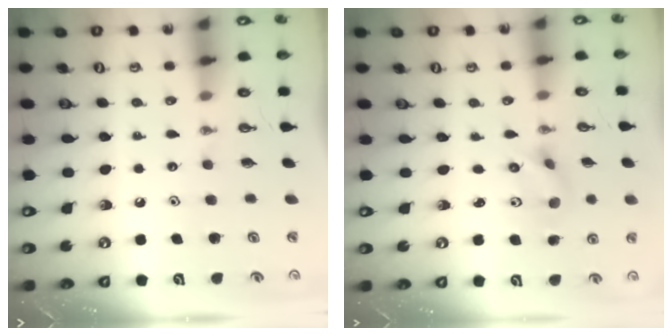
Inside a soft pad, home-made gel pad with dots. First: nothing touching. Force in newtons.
{"total": 2.9, "press": 1.1, "slide": 2.7}